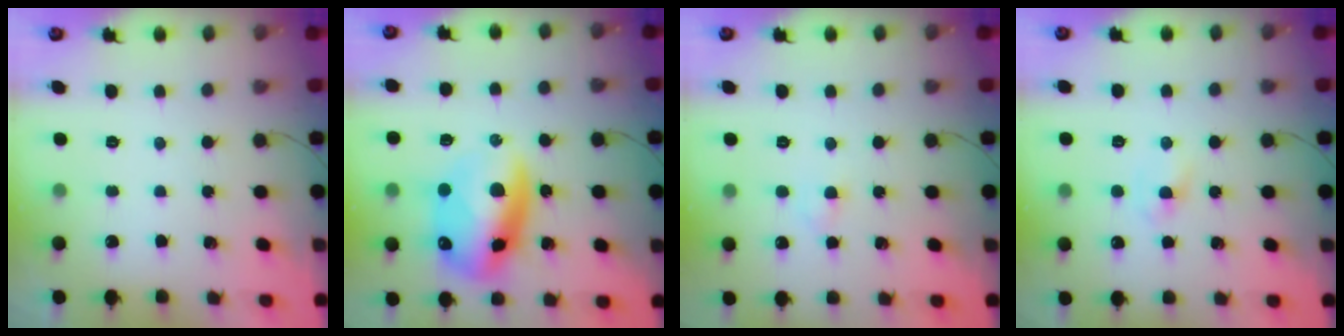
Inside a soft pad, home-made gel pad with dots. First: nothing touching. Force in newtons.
{"total": 15.9, "press": 15.4, "slide": 4.0}
{"total": 2.4, "press": 2.2, "slide": 1.0}
{"total": 2.2, "press": 2.0, "slide": 0.9}